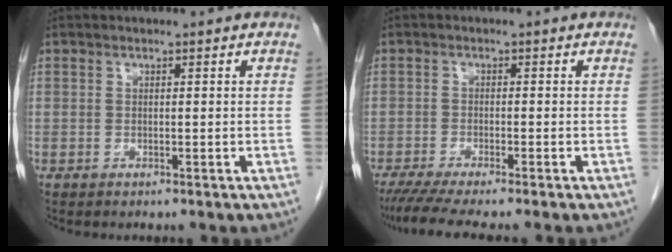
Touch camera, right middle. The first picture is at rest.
{"total": 6.8, "force": [-5.6, -0.4, 3.7], "torque": [-0.055, -0.019, -0.093]}